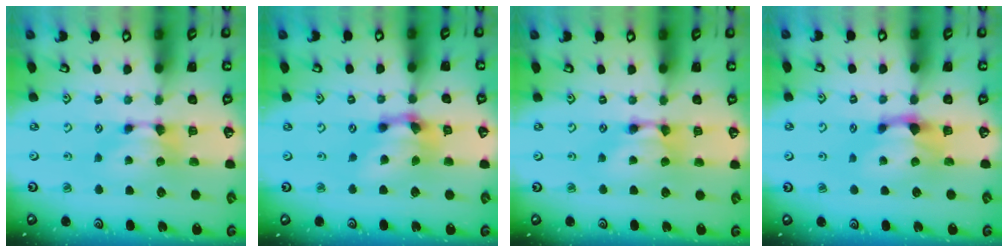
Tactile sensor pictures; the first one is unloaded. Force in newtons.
{"total": 5.5, "press": 4.9, "slide": 2.5}
{"total": 2.3, "press": 2.3, "slide": 0.0}
{"total": 1.9, "press": 1.1, "slide": 1.5}